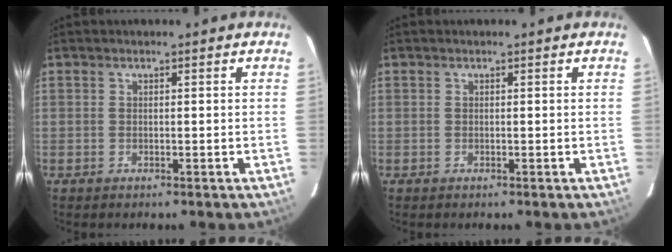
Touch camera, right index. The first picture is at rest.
{"total": 0.0}